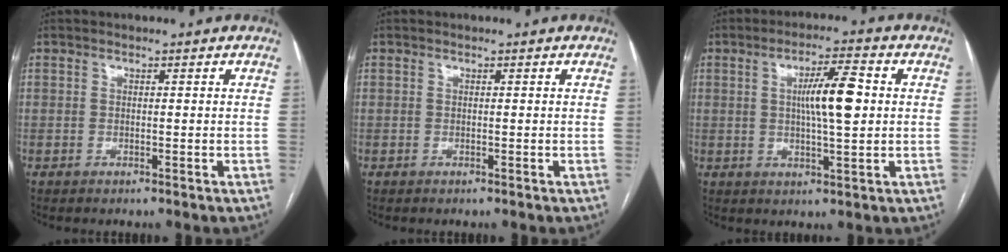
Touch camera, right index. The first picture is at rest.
{"total": 0.0}
{"total": 8.1, "force": [1.1, 1.1, 7.9], "torque": [-0.137, 0.009, 0.017]}